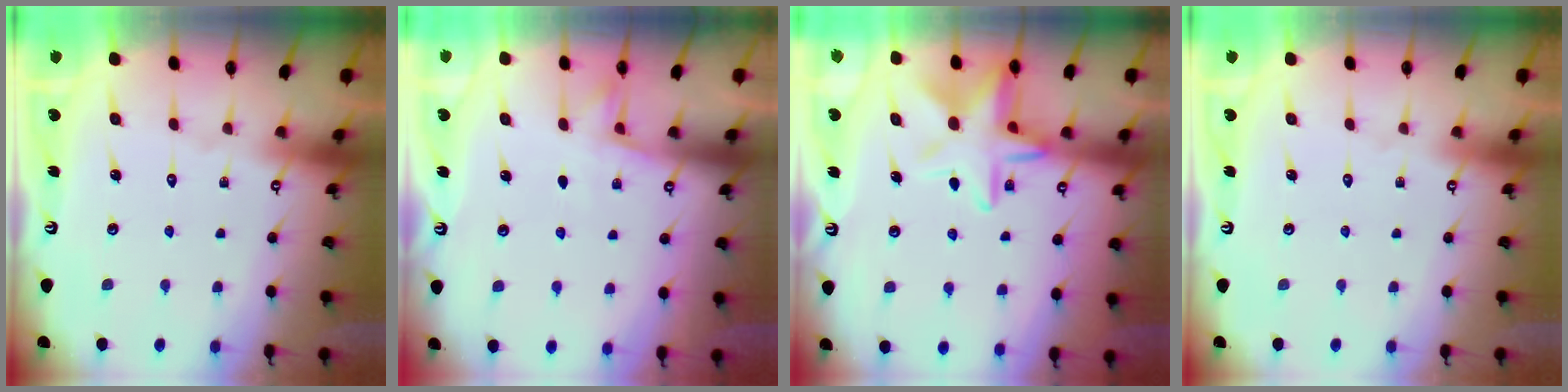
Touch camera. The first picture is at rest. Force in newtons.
{"total": 5.8, "press": 5.8, "slide": 0.3}
{"total": 13.0, "press": 13.0, "slide": 1.3}
{"total": 0.0}